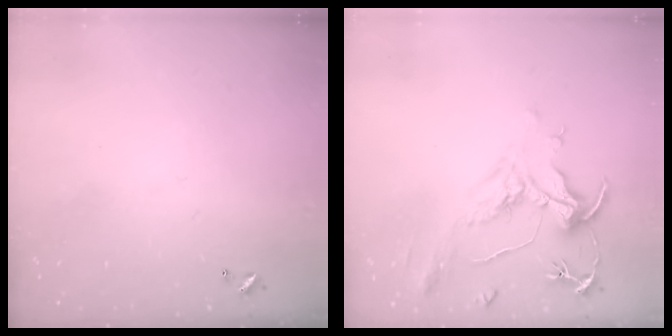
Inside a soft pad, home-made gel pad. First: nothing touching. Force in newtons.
{"total": 2.1, "press": 1.6, "slide": 1.4}